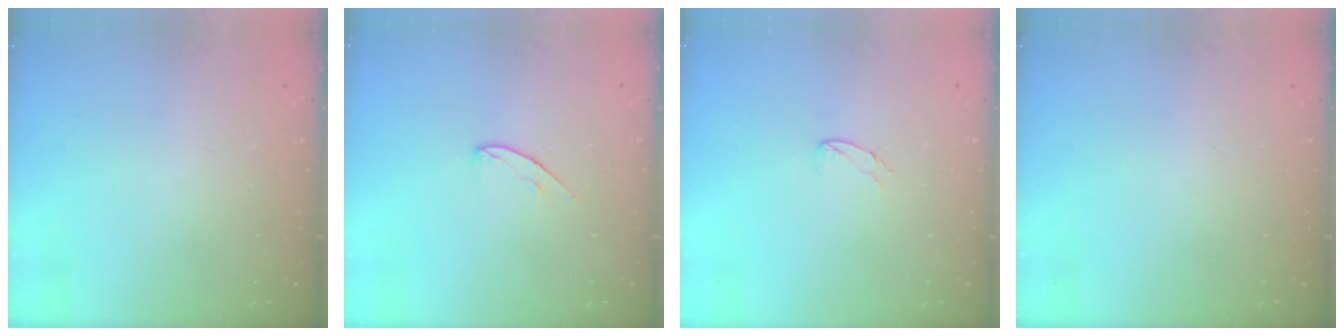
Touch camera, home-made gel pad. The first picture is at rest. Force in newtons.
{"total": 5.3, "press": 5.3, "slide": 0.5}
{"total": 3.8, "press": 3.7, "slide": 0.3}
{"total": 0.0}